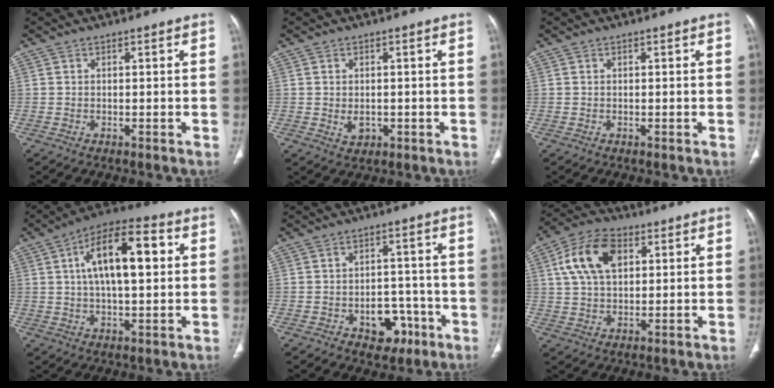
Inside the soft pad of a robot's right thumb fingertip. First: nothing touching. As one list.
[{"total": 2.7, "force": [-0.3, 2.0, 1.8], "torque": [-0.024, -0.002, 0.002]}, {"total": 0.0}, {"total": 15.4, "force": [3.3, 6.5, 13.6], "torque": [-0.217, 0.019, 0.047]}, {"total": 7.8, "force": [-3.5, 5.5, 4.2], "torque": [-0.022, 0.035, -0.042]}, {"total": 12.0, "force": [3.8, 7.3, 8.6], "torque": [-0.155, 0.009, 0.067]}]